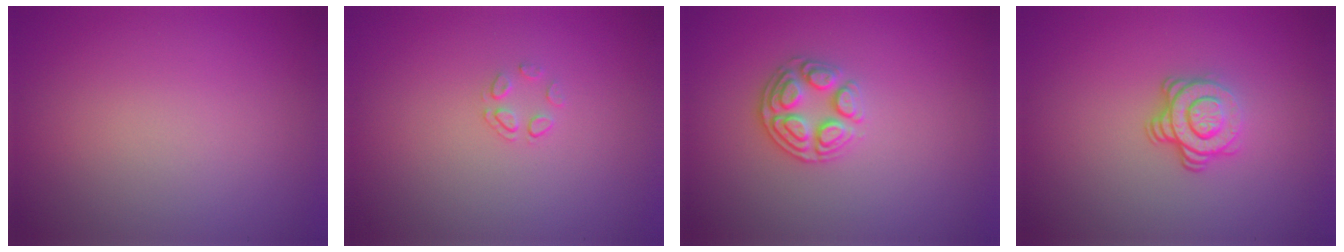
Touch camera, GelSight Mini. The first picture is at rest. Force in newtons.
{"total": 1.1, "press": 0.5, "slide": 1.0}
{"total": 2.9, "press": 2.8, "slide": 0.7}
{"total": 3.6, "press": 2.5, "slide": 2.5}